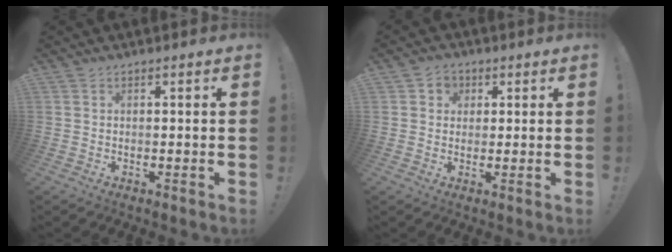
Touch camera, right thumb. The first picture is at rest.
{"total": 3.6, "force": [1.0, 3.3, 0.9], "torque": [-0.009, -0.002, 0.017]}